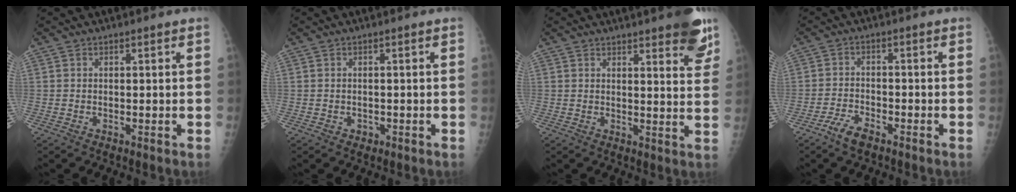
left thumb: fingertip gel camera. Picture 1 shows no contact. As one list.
[{"total": 1.2, "force": [-0.5, 1.0, 0.4], "torque": [-0.003, 0.004, -0.006]}, {"total": 10.1, "force": [6.9, 2.5, 7.0], "torque": [-0.058, -0.033, 0.077]}, {"total": 4.3, "force": [-3.2, 1.7, 2.4], "torque": [-0.052, 0.017, -0.059]}]